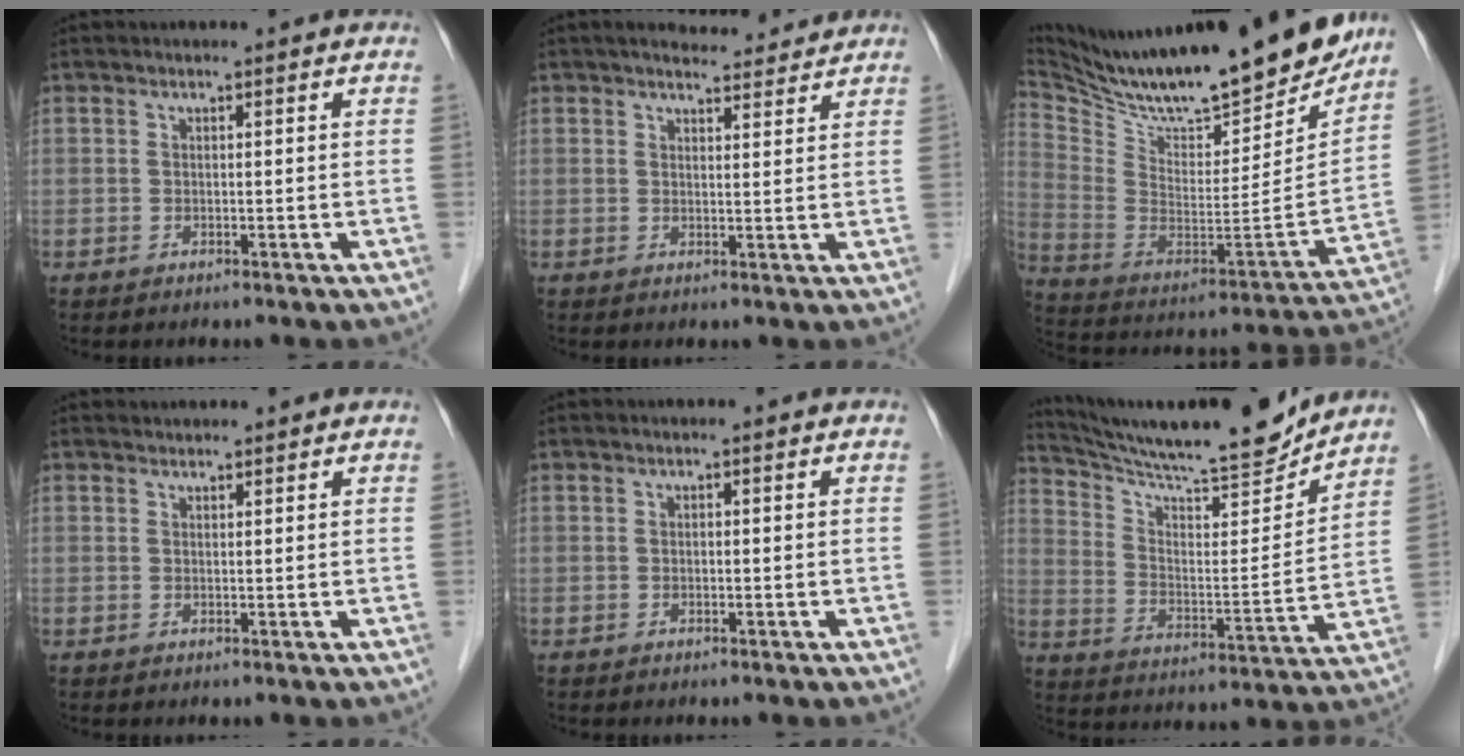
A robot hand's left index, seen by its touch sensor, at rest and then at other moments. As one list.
[{"total": 5.4, "force": [5.1, 1.1, 1.4], "torque": [-0.020, 0.009, 0.068]}, {"total": 29.0, "force": [25.3, 4.4, 13.5], "torque": [-0.241, -0.059, 0.383]}, {"total": 1.1, "force": [1.0, 0.2, -0.1], "torque": [-0.007, 0.011, 0.022]}, {"total": 0.0}, {"total": 18.6, "force": [17.5, 0.9, 6.4], "torque": [-0.118, -0.035, 0.270]}]